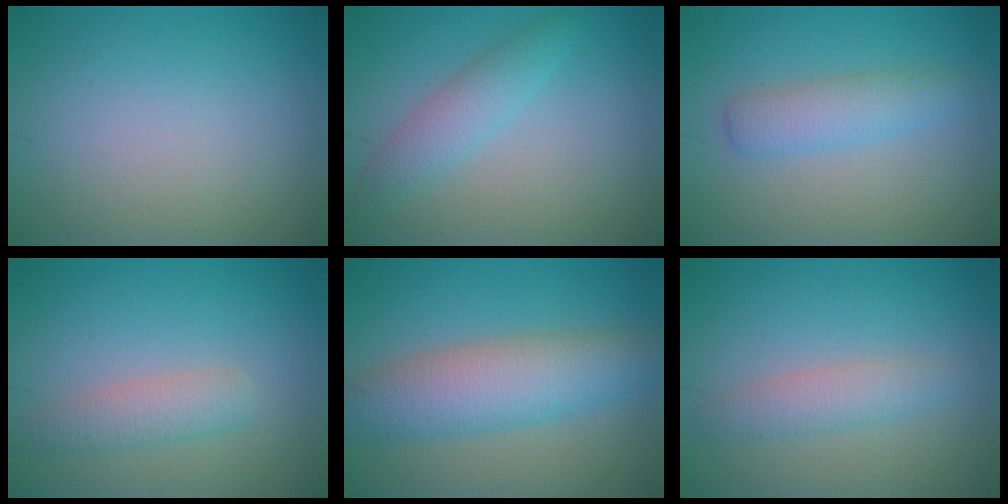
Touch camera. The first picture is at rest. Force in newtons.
{"total": 2.8, "press": 2.8, "slide": 0.1}
{"total": 2.9, "press": 2.9, "slide": 0.1}
{"total": 2.6, "press": 2.6, "slide": 0.2}
{"total": 6.7, "press": 6.7, "slide": 0.3}
{"total": 2.5, "press": 2.5, "slide": 0.2}